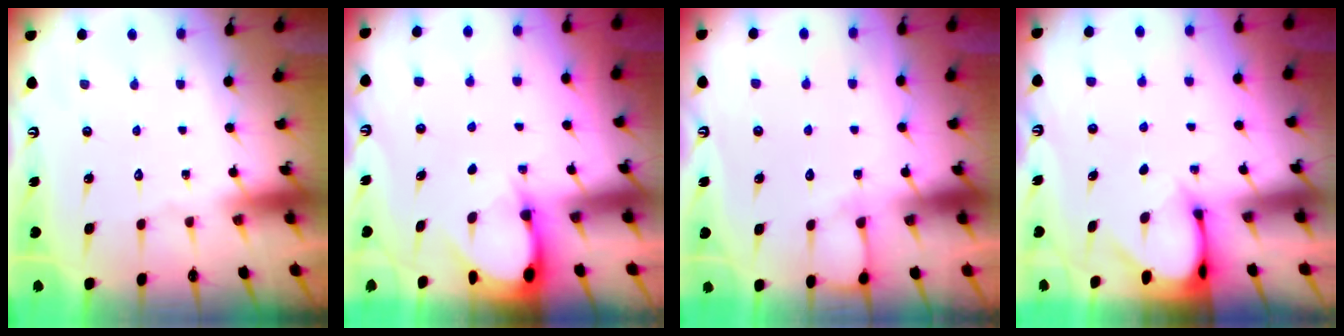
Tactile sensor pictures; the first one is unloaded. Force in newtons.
{"total": 3.1, "press": 3.1, "slide": 0.3}
{"total": 3.1, "press": 3.1, "slide": 0.4}
{"total": 2.9, "press": 2.9, "slide": 0.2}